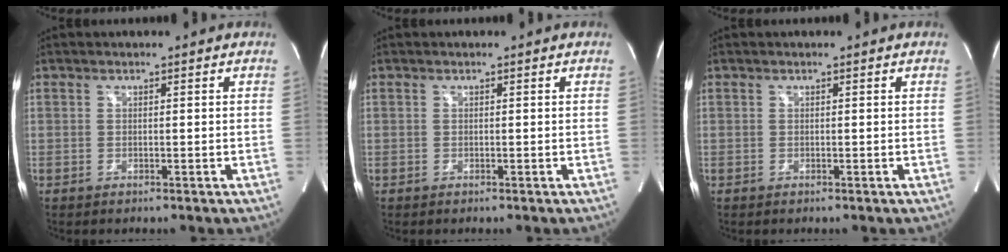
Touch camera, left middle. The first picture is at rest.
{"total": 0.0}
{"total": 0.0}